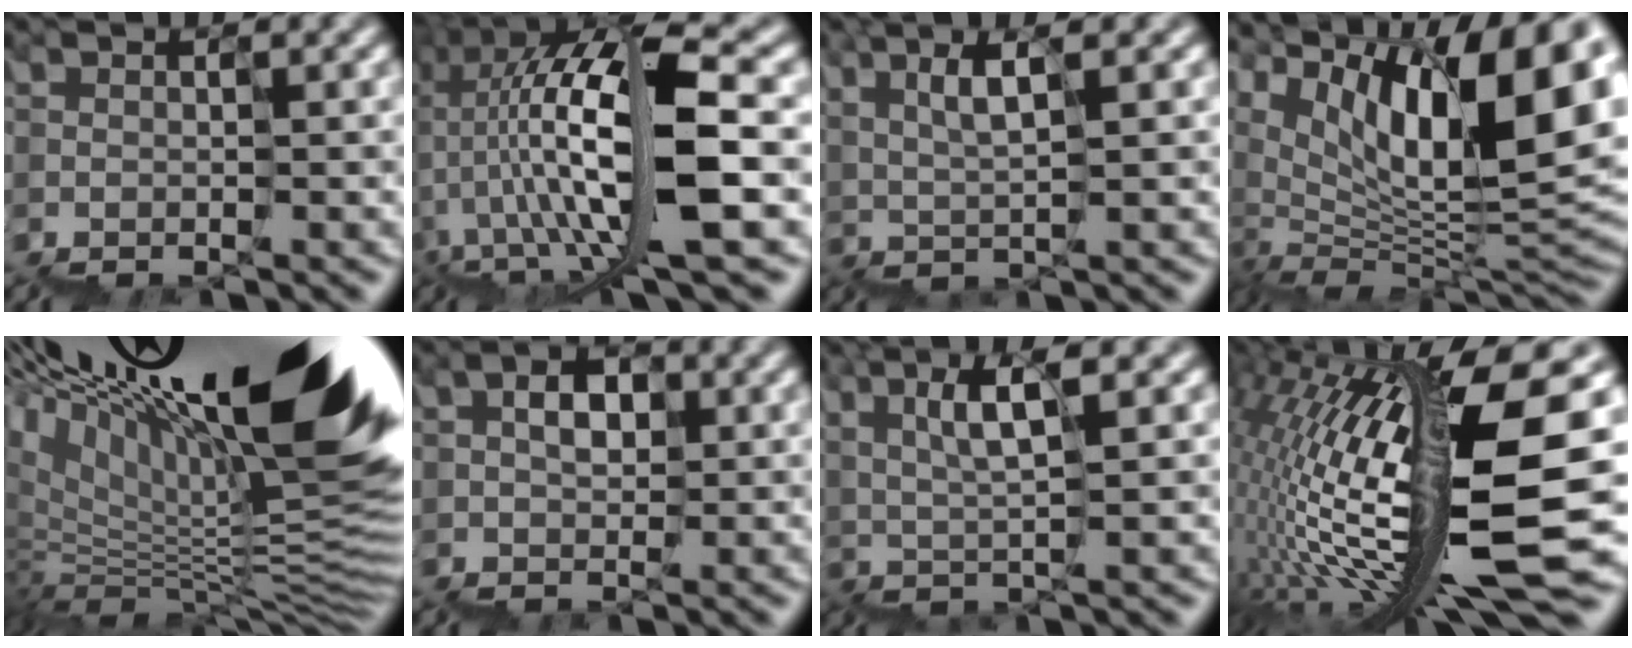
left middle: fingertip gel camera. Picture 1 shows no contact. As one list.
[{"total": 12.4, "force": [2.7, 3.6, 11.5], "torque": [-0.230, 0.012, 0.071]}, {"total": 2.4, "force": [2.1, 0.0, 1.2], "torque": [-0.008, 0.011, 0.047]}, {"total": 13.8, "force": [6.6, 4.5, 11.2], "torque": [-0.156, 0.023, 0.136]}, {"total": 16.7, "force": [8.9, 4.4, 13.4], "torque": [-0.191, 0.045, 0.173]}, {"total": 2.6, "force": [1.2, 2.0, 1.2], "torque": [-0.008, 0.019, 0.020]}, {"total": 3.2, "force": [2.3, 0.1, 2.2], "torque": [-0.029, 0.012, 0.050]}, {"total": 14.7, "force": [2.1, 3.4, 14.1], "torque": [-0.259, 0.006, 0.050]}]